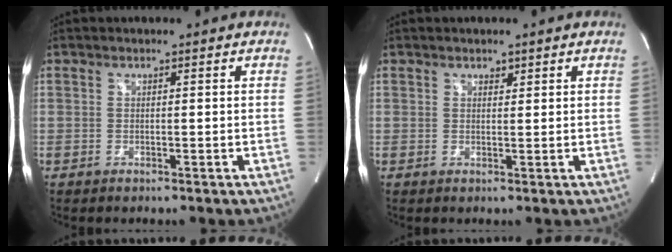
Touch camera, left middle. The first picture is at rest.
{"total": 1.0, "force": [0.8, 0.4, 0.5], "torque": [-0.012, -0.003, 0.013]}